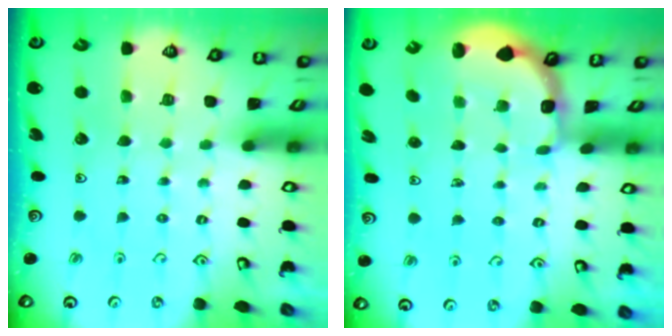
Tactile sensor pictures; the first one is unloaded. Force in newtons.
{"total": 1.8, "press": 1.4, "slide": 1.1}